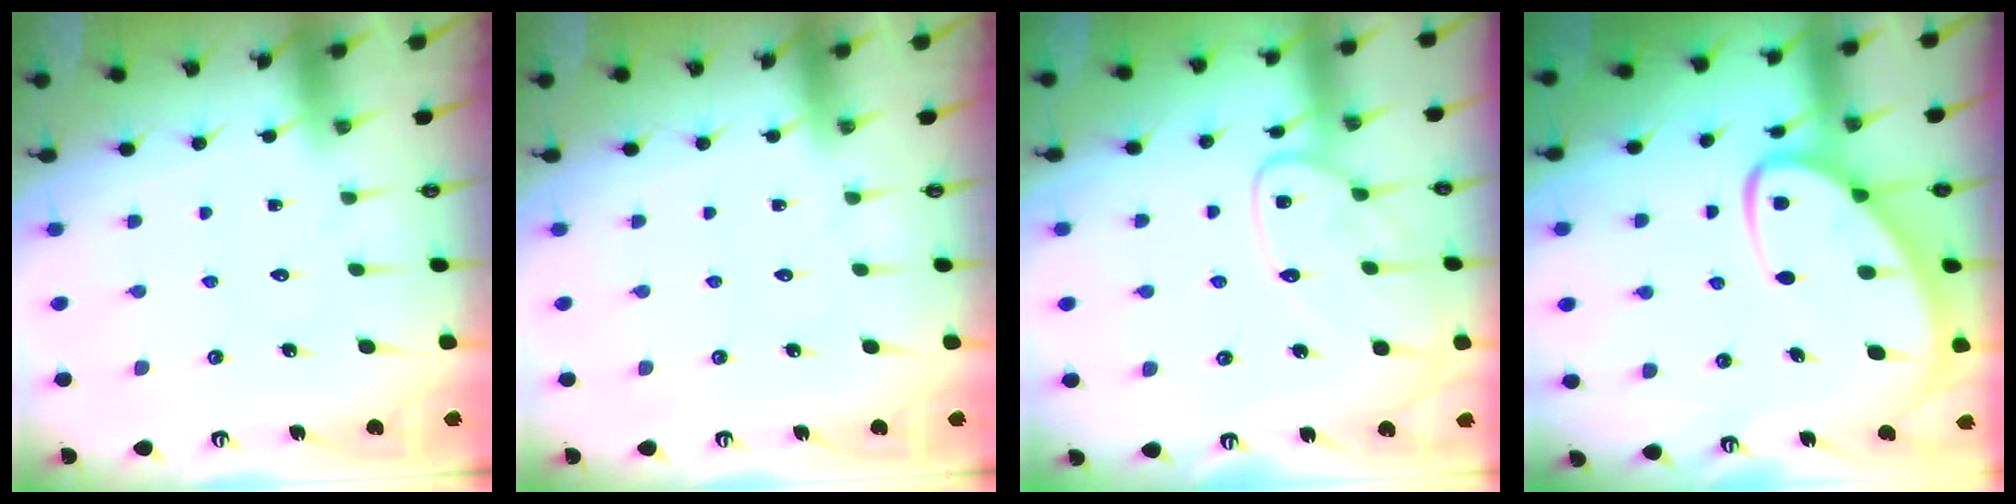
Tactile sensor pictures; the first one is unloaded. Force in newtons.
{"total": 0.0}
{"total": 12.1, "press": 12.0, "slide": 0.6}
{"total": 8.3, "press": 8.2, "slide": 0.9}